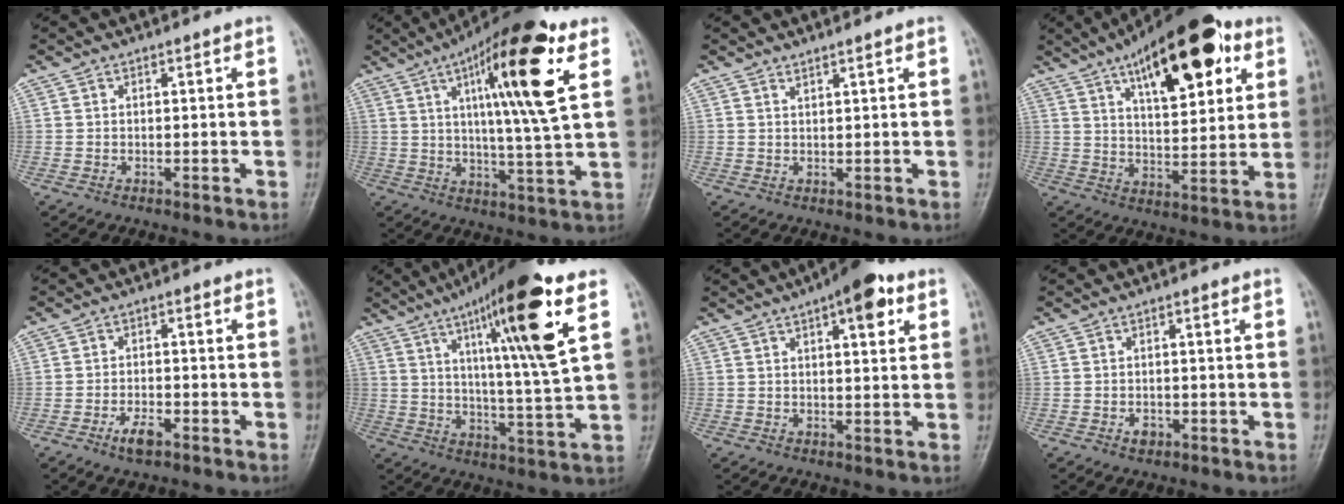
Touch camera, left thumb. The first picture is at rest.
{"total": 18.9, "force": [7.3, 3.1, 17.1], "torque": [-0.268, -0.018, 0.113]}
{"total": 1.3, "force": [1.1, -0.4, 0.7], "torque": [-0.015, -0.014, 0.022]}
{"total": 21.5, "force": [10.6, 8.7, 16.5], "torque": [-0.219, -0.024, 0.166]}
{"total": 3.9, "force": [-2.3, 1.6, 2.7], "torque": [-0.049, 0.013, -0.040]}
{"total": 19.6, "force": [8.8, 1.9, 17.4], "torque": [-0.271, -0.032, 0.137]}
{"total": 8.7, "force": [4.2, 3.2, 6.9], "torque": [-0.078, -0.005, 0.054]}
{"total": 1.9, "force": [-0.8, 1.4, 1.0], "torque": [-0.007, 0.003, -0.012]}